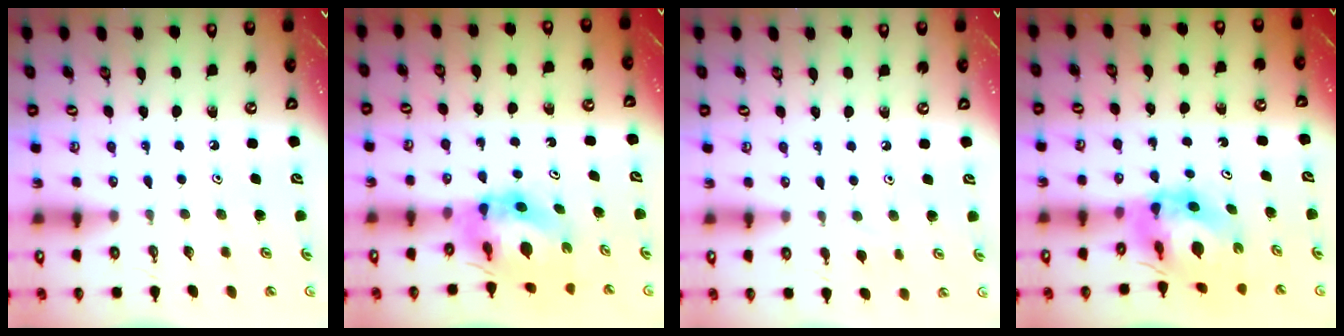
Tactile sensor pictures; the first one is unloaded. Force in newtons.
{"total": 8.1, "press": 8.1, "slide": 0.9}
{"total": 4.8, "press": 4.7, "slide": 0.8}
{"total": 8.5, "press": 8.5, "slide": 0.7}